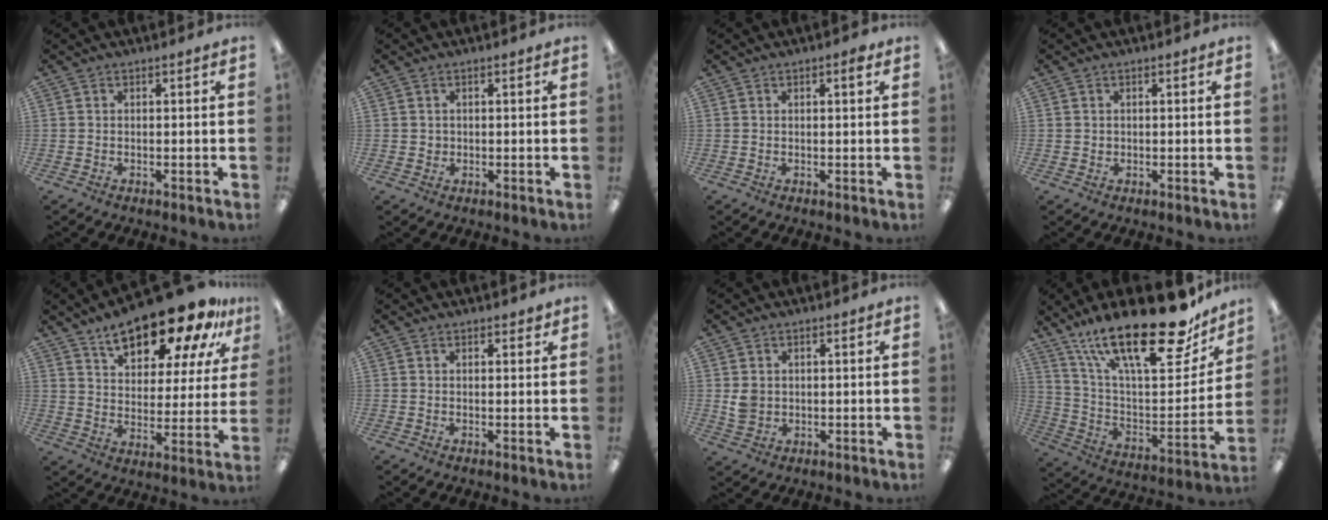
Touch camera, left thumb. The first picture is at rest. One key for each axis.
{"total": 1.1, "fx": 0.2, "fy": 1.1, "fz": 0.0, "tx": -0.002, "ty": 0.005, "tz": 0.002}
{"total": 1.5, "fx": 0.8, "fy": 0.4, "fz": 1.2, "tx": -0.017, "ty": 0.000, "tz": 0.012}
{"total": 0.8, "fx": 0.2, "fy": 0.8, "fz": -0.1, "tx": 0.000, "ty": 0.004, "tz": 0.003}
{"total": 18.5, "fx": 13.7, "fy": 7.5, "fz": 10.0, "tx": -0.158, "ty": -0.079, "tz": 0.232}
{"total": 1.2, "fx": 1.0, "fy": 0.6, "fz": 0.3, "tx": 0.002, "ty": -0.002, "tz": 0.016}
{"total": 3.7, "fx": 0.9, "fy": 3.3, "fz": 1.4, "tx": -0.013, "ty": -0.001, "tz": 0.015}
{"total": 27.8, "fx": 18.8, "fy": 9.3, "fz": 18.3, "tx": -0.286, "ty": -0.118, "tz": 0.319}